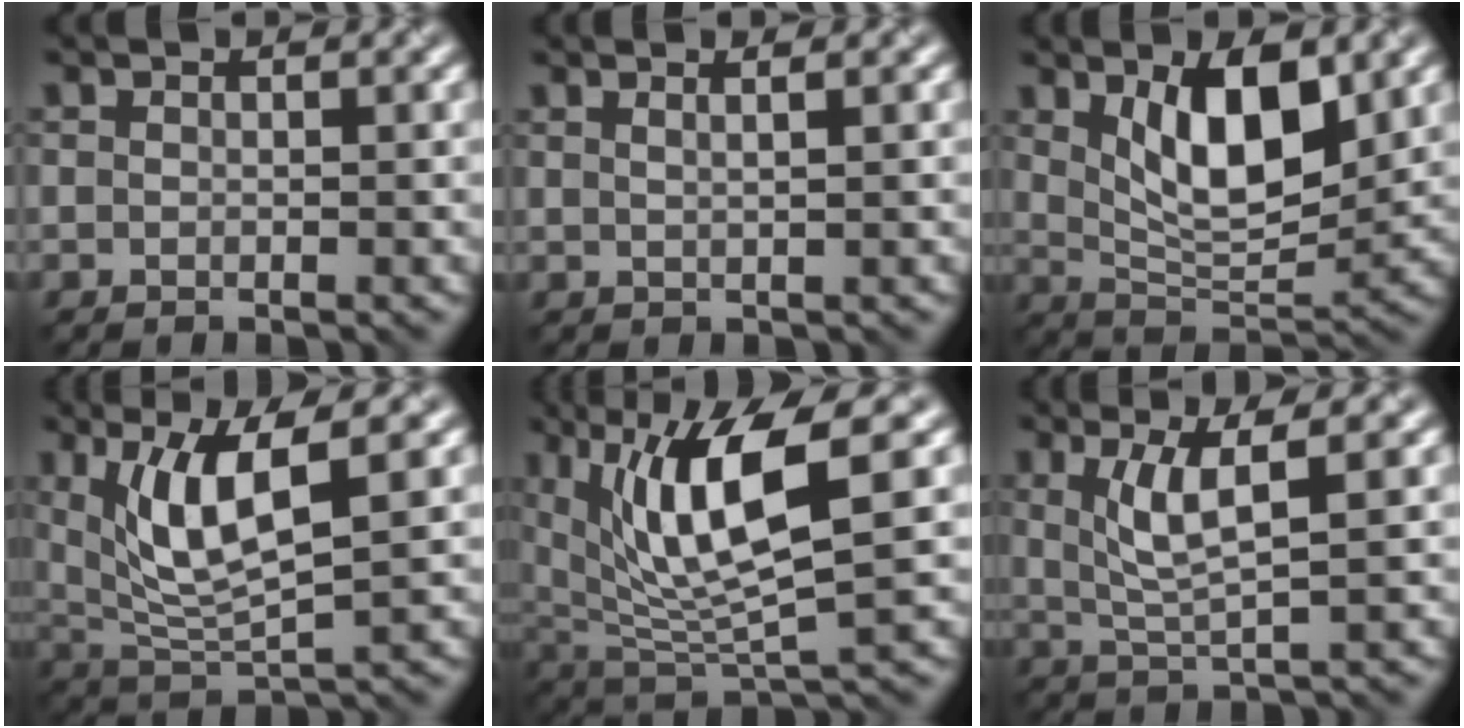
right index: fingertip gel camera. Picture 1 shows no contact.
{"total": 2.5, "force": [1.3, 1.1, 1.9], "torque": [-0.004, 0.005, -0.007]}
{"total": 7.8, "force": [2.6, 3.1, 6.7], "torque": [-0.117, -0.009, 0.048]}
{"total": 6.9, "force": [2.5, 1.8, 6.2], "torque": [-0.122, -0.009, 0.055]}
{"total": 9.4, "force": [3.5, 2.6, 8.3], "torque": [-0.159, -0.005, 0.068]}
{"total": 4.5, "force": [1.5, 0.8, 4.2], "torque": [-0.084, -0.002, 0.035]}